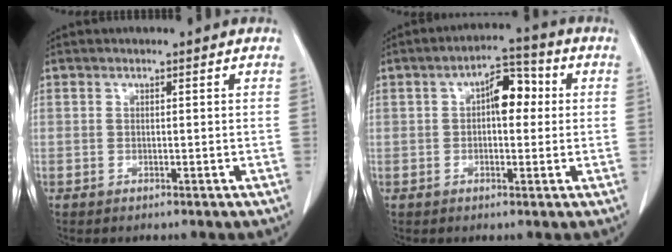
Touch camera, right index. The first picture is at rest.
{"total": 6.2, "force": [0.9, 2.9, 5.4], "torque": [-0.076, 0.028, 0.010]}